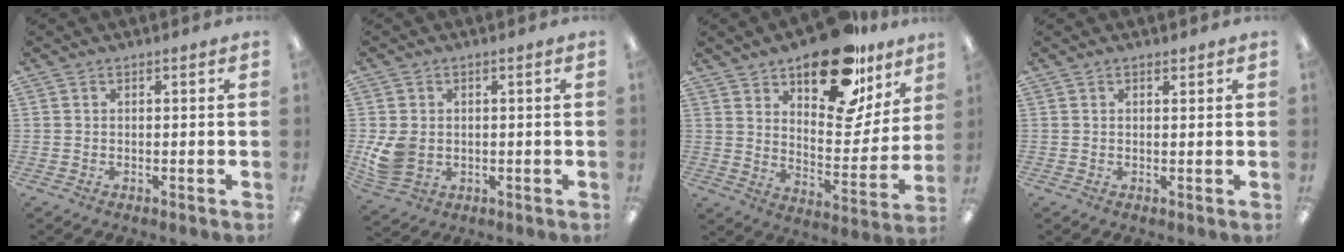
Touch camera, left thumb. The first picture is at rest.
{"total": 7.2, "force": [-0.1, 5.8, 4.3], "torque": [-0.085, 0.008, 0.004]}
{"total": 22.3, "force": [16.2, 9.6, 11.9], "torque": [-0.165, -0.102, 0.274]}
{"total": 1.0, "force": [0.9, 0.4, 0.2], "torque": [0.002, -0.005, 0.015]}